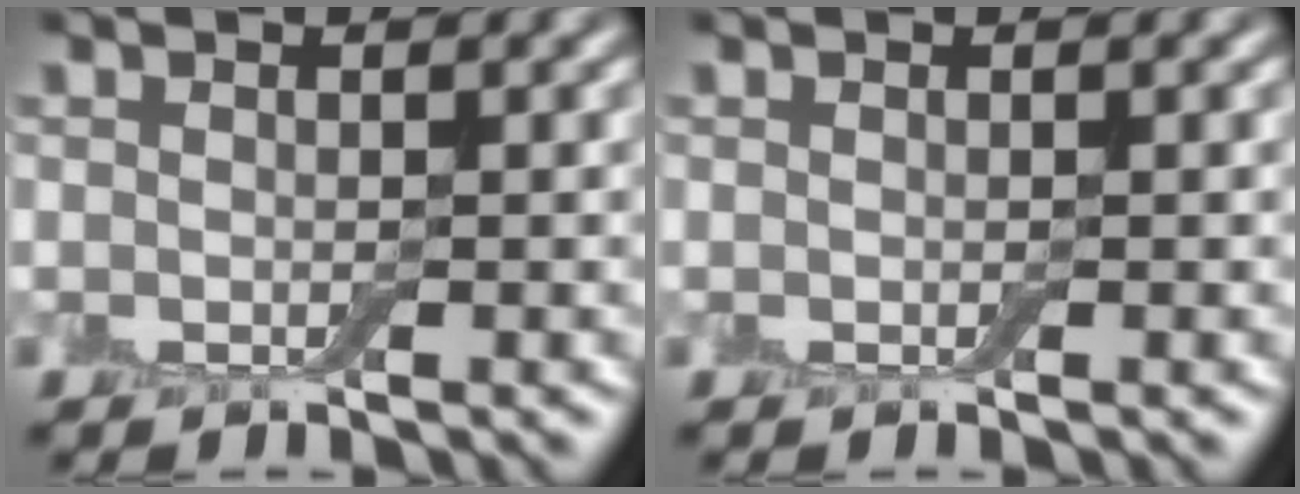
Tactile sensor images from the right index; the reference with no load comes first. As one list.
[{"total": 0.0}]